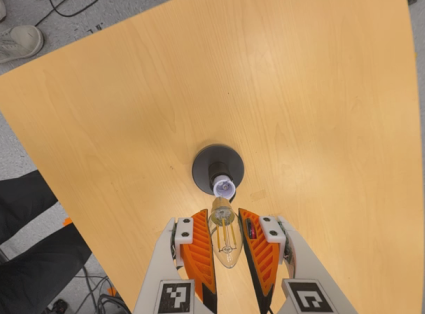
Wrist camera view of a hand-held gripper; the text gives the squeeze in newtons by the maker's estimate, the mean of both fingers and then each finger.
{"total": 10.8, "left": 10.1, "right": 11.5}